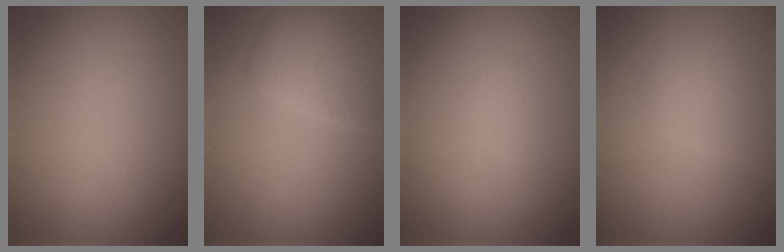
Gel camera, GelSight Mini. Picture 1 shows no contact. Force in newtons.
{"total": 3.2, "press": 3.2, "slide": 0.2}
{"total": 0.6, "press": 0.6, "slide": 0.0}
{"total": 1.9, "press": 1.9, "slide": 0.1}